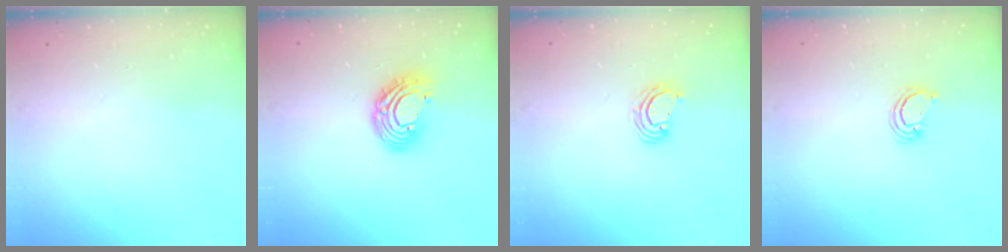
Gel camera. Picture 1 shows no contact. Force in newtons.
{"total": 10.5, "press": 10.4, "slide": 0.8}
{"total": 3.7, "press": 3.7, "slide": 0.2}
{"total": 2.3, "press": 2.3, "slide": 0.3}